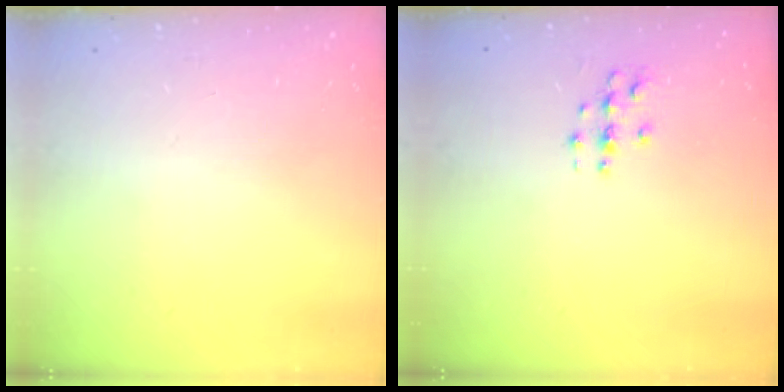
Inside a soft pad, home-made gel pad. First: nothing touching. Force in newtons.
{"total": 2.8, "press": 2.8, "slide": 0.3}